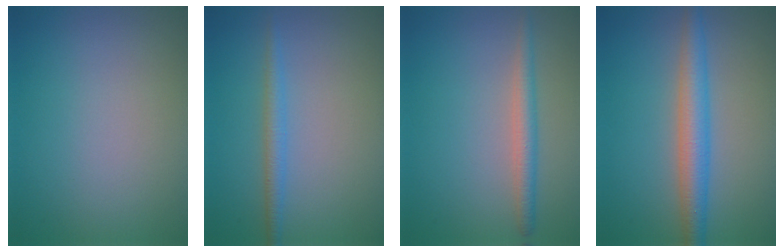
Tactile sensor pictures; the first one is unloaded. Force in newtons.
{"total": 1.9, "press": 1.9, "slide": 0.0}
{"total": 2.3, "press": 2.3, "slide": 0.1}
{"total": 4.0, "press": 4.0, "slide": 0.0}